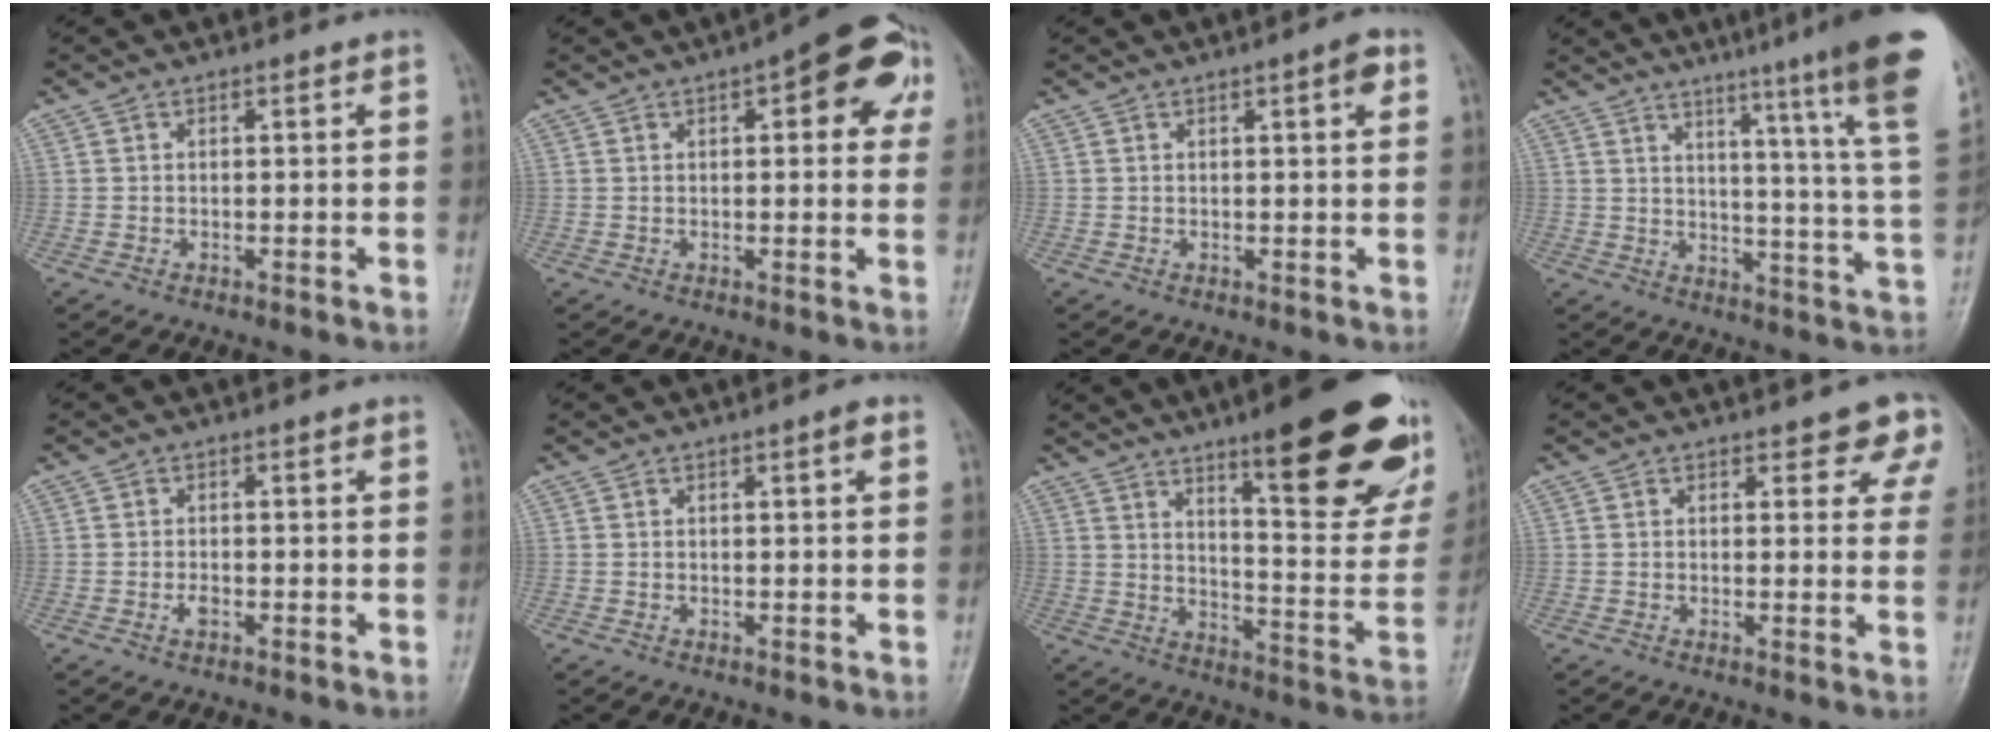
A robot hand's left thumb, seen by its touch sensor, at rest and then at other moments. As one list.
[{"total": 12.5, "force": [4.8, 5.0, 10.4], "torque": [-0.089, 0.008, 0.047]}, {"total": 2.8, "force": [1.2, 0.6, 2.5], "torque": [-0.031, -0.001, 0.015]}, {"total": 21.3, "force": [14.9, 0.1, 15.2], "torque": [-0.181, -0.095, 0.184]}, {"total": 1.5, "force": [-0.5, 0.9, 1.2], "torque": [-0.019, -0.001, -0.011]}, {"total": 1.5, "force": [0.6, 0.2, 1.3], "torque": [-0.022, 0.001, 0.008]}, {"total": 26.0, "force": [15.0, 6.3, 20.4], "torque": [-0.235, -0.072, 0.215]}, {"total": 6.0, "force": [4.5, 2.8, 2.9], "torque": [0.003, -0.021, 0.036]}]